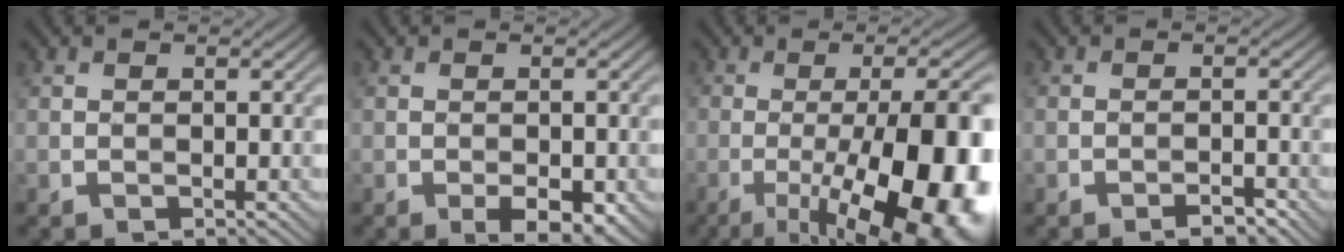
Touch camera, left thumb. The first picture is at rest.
{"total": 3.3, "force": [-1.6, 1.5, 2.5], "torque": [-0.037, -0.005, -0.018]}
{"total": 18.7, "force": [-6.1, 6.2, 16.6], "torque": [-0.215, 0.005, -0.085]}
{"total": 1.9, "force": [-1.5, 0.6, 1.0], "torque": [-0.008, 0.004, -0.025]}